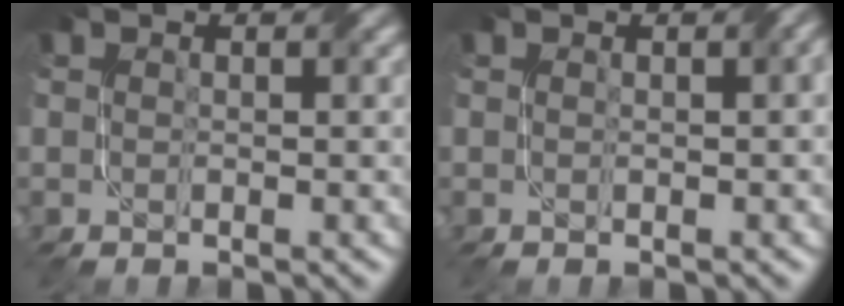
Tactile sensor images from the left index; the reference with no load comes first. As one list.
[{"total": 1.5, "force": [0.4, 0.4, 1.4], "torque": [-0.014, 0.006, 0.001]}]